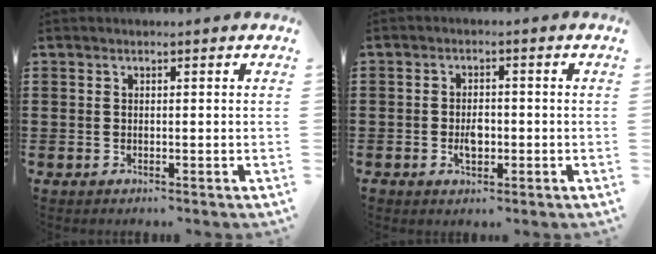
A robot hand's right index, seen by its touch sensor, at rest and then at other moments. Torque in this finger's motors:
{"motor_torque": [2.14, 0.00, 0.26, 0.13]}